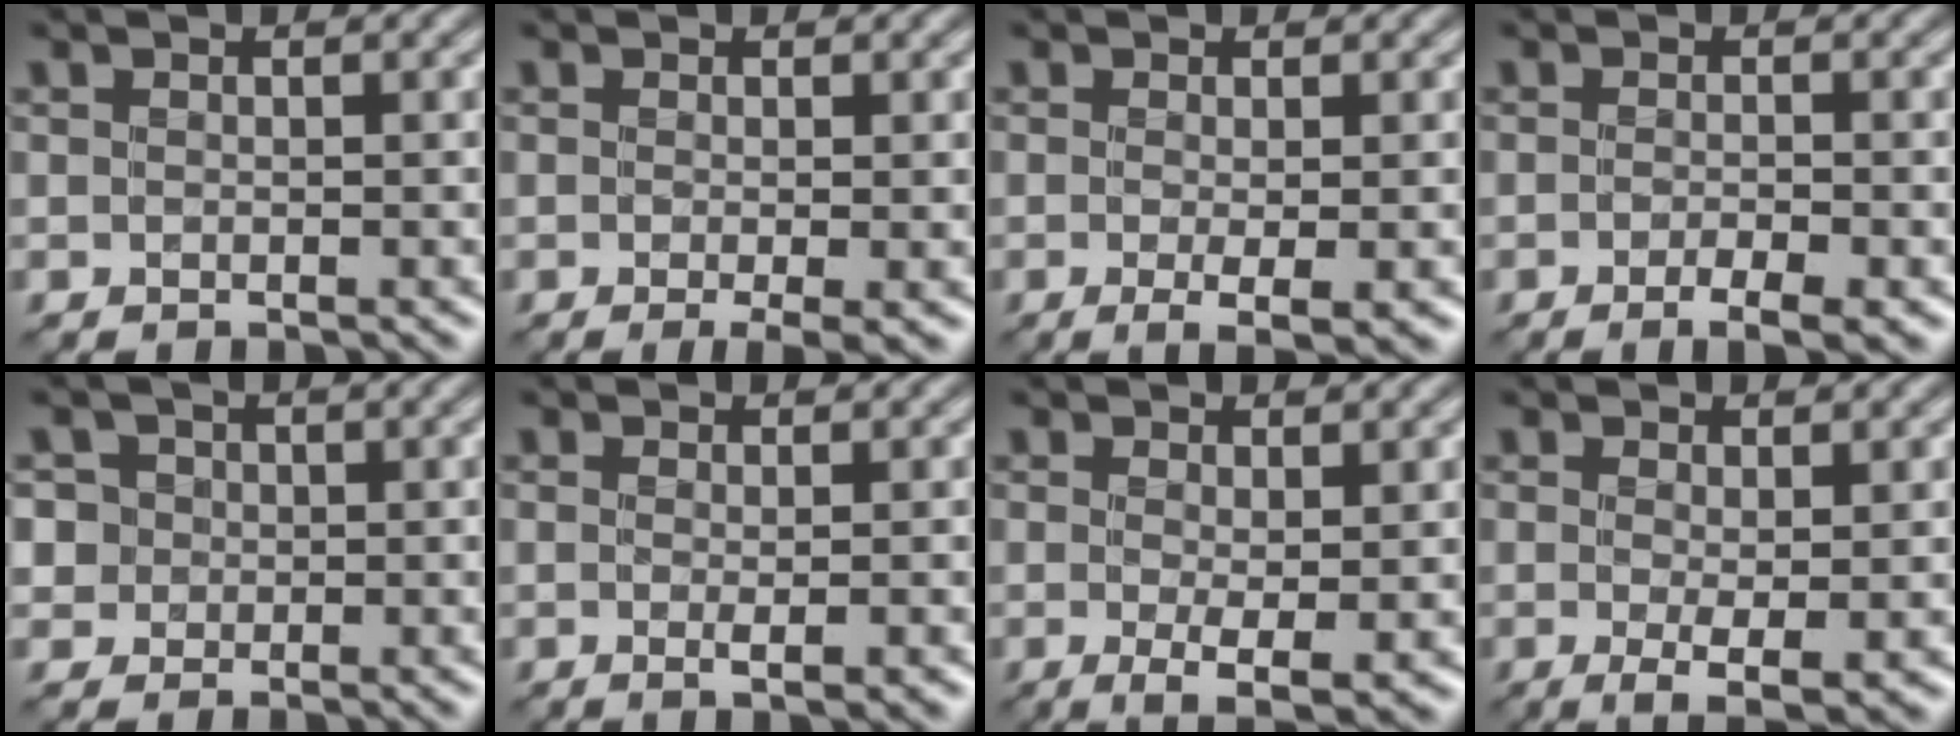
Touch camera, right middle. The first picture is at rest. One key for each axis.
{"total": 2.4, "fx": -0.8, "fy": 0.5, "fz": 2.2, "tx": -0.042, "ty": -0.007, "tz": -0.015}
{"total": 2.8, "fx": -0.6, "fy": 0.7, "fz": 2.6, "tx": -0.046, "ty": -0.006, "tz": -0.007}
{"total": 2.7, "fx": -1.3, "fy": 0.6, "fz": 2.3, "tx": -0.044, "ty": -0.001, "tz": -0.023}
{"total": 4.5, "fx": 0.6, "fy": 4.4, "fz": 1.1, "tx": -0.015, "ty": 0.033, "tz": -0.019}
{"total": 2.2, "fx": -0.1, "fy": 0.8, "fz": 2.1, "tx": -0.019, "ty": 0.001, "tz": -0.004}
{"total": 3.0, "fx": -0.1, "fy": 0.8, "fz": 2.9, "tx": -0.056, "ty": -0.009, "tz": -0.001}
{"total": 2.8, "fx": -0.2, "fy": 0.7, "fz": 2.7, "tx": -0.053, "ty": -0.008, "tz": -0.003}